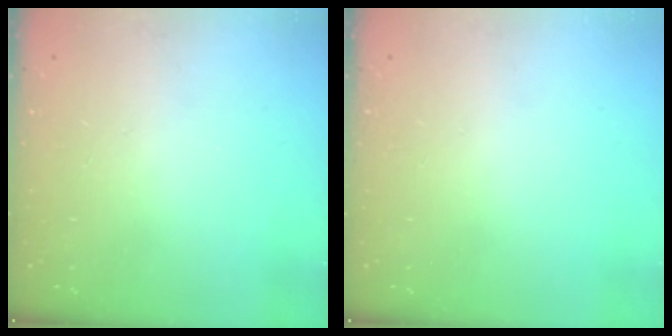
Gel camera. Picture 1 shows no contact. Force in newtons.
{"total": 0.0}